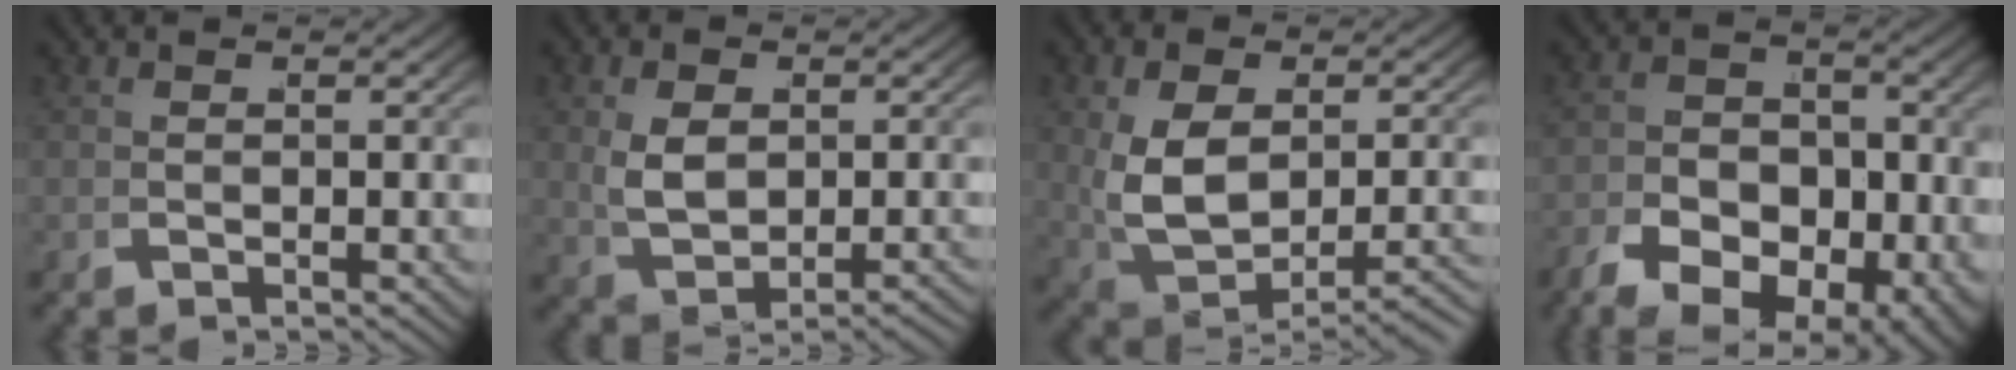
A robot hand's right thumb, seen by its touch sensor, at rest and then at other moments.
{"total": 4.0, "force": [0.6, 2.4, 3.2], "torque": [-0.068, -0.010, 0.026]}
{"total": 6.9, "force": [-0.9, 4.3, 5.4], "torque": [-0.127, -0.022, 0.012]}
{"total": 10.9, "force": [-3.8, 7.7, 6.7], "torque": [-0.119, -0.062, -0.035]}